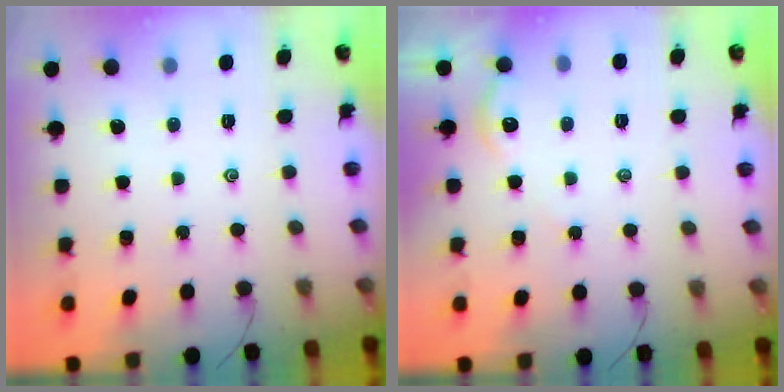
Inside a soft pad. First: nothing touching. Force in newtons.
{"total": 2.8, "press": 2.8, "slide": 0.3}